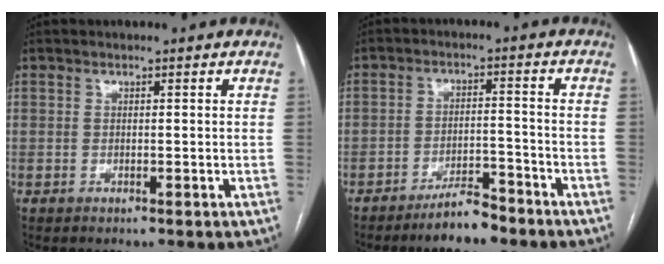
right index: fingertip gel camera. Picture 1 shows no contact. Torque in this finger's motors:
{"motor_torque": [-0.24, -0.34, 0.04, -0.01]}